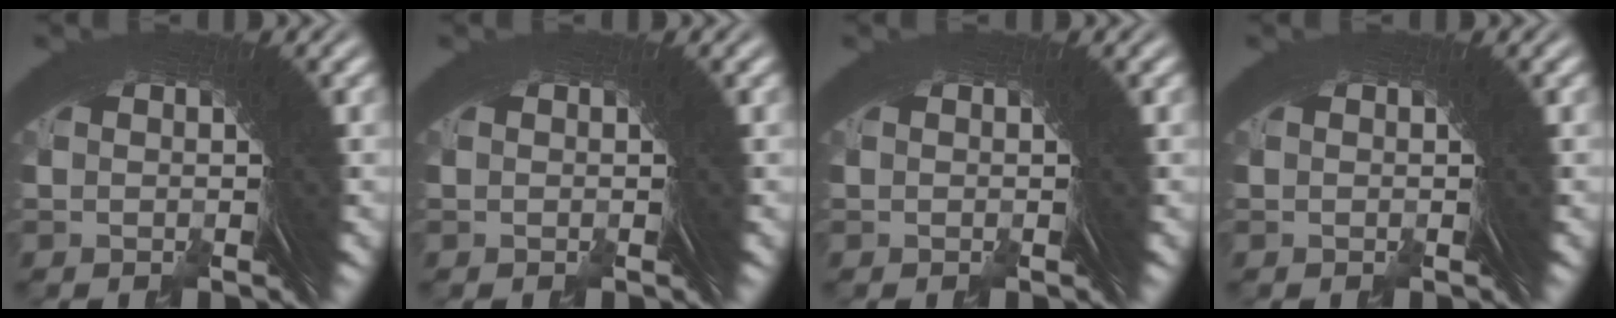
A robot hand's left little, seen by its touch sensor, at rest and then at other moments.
{"total": 0.0}
{"total": 0.0}
{"total": 0.0}